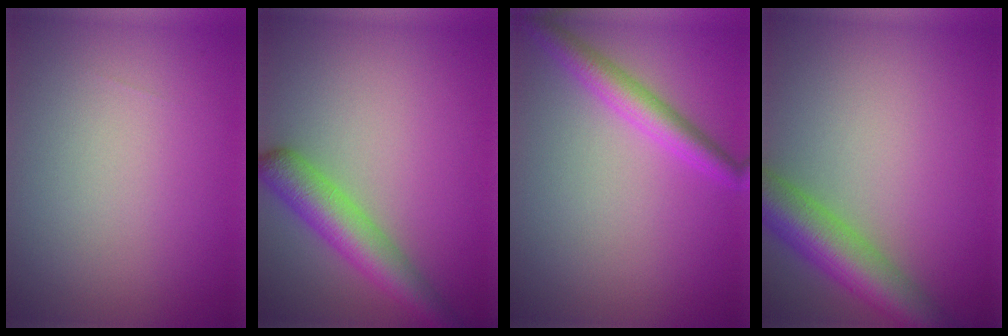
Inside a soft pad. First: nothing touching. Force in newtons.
{"total": 4.9, "press": 4.9, "slide": 0.2}
{"total": 3.2, "press": 3.2, "slide": 0.1}
{"total": 6.7, "press": 6.7, "slide": 0.4}